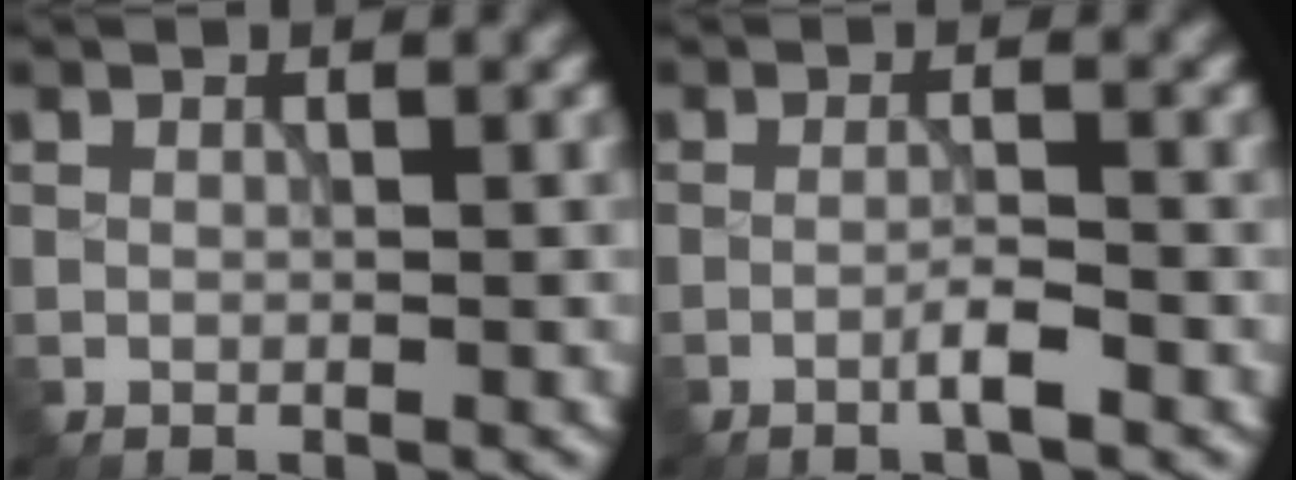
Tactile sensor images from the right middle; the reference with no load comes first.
{"total": 2.0, "force": [-1.0, 0.1, 1.7], "torque": [-0.026, 0.007, -0.022]}